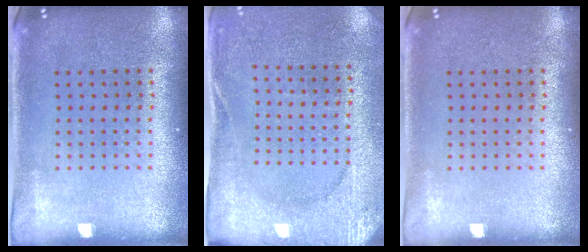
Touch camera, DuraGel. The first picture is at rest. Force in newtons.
{"total": 2.6, "press": 2.5, "slide": 0.7}
{"total": 0.0}